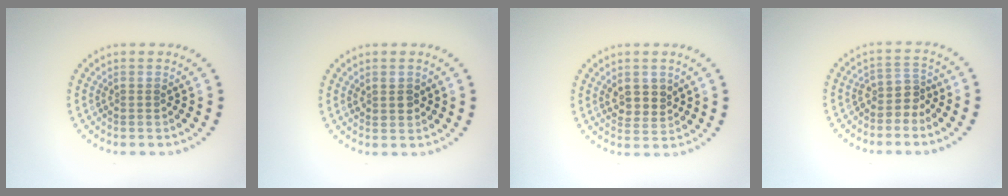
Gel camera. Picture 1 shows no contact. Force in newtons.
{"total": 1.4, "press": 1.4, "slide": 0.4}
{"total": 2.6, "press": 2.4, "slide": 1.0}
{"total": 2.3, "press": 1.6, "slide": 1.7}